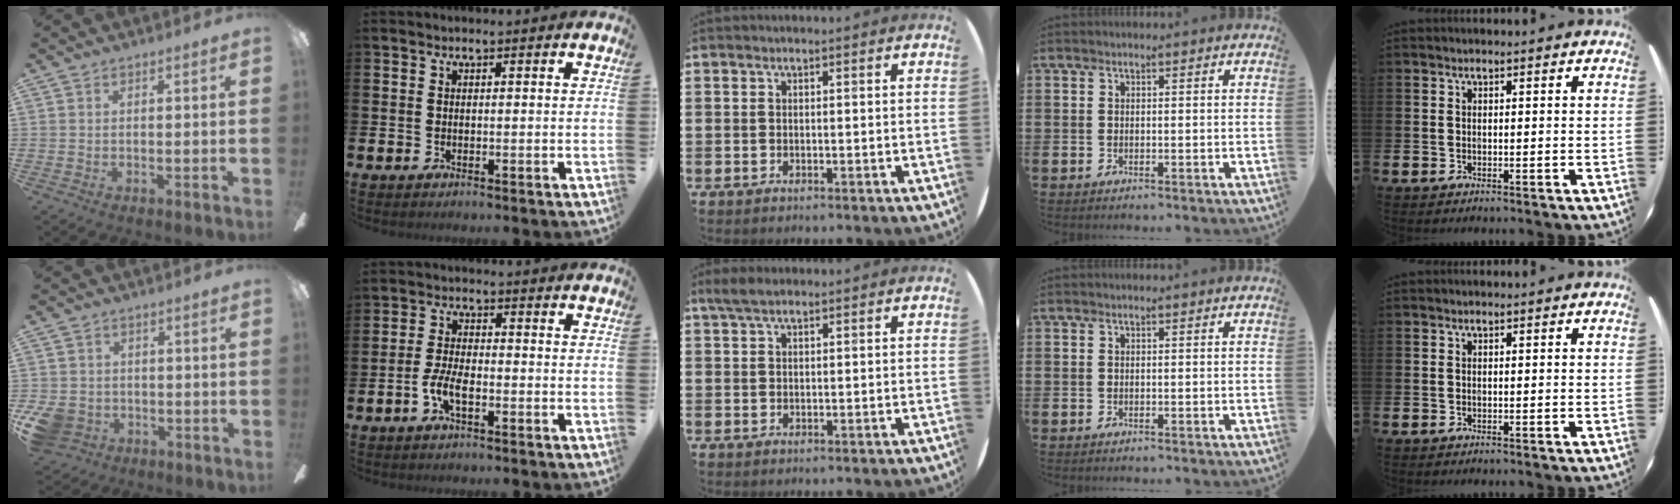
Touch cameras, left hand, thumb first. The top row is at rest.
{"thumb": {"total": 7.9, "force": [-3.3, 6.3, 3.4], "torque": [-0.089, 0.026, -0.061]}, "index": {"total": 4.0, "force": [-1.6, 1.5, 3.3], "torque": [-0.077, 0.005, -0.031]}, "middle": {"total": 2.4, "force": [1.7, 0.8, 1.5], "torque": [-0.033, 0.005, 0.030]}}